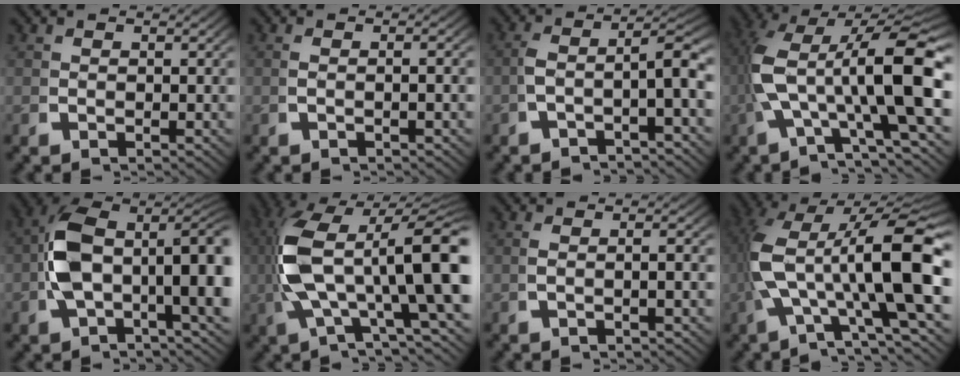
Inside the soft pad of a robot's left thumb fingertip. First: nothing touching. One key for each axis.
{"total": 1.3, "fx": -0.3, "fy": -0.3, "fz": 1.2, "tx": -0.029, "ty": 0.000, "tz": 0.000}
{"total": 7.1, "fx": -0.6, "fy": 3.3, "fz": 6.2, "tx": -0.123, "ty": -0.029, "tz": 0.001}
{"total": 12.3, "fx": 0.0, "fy": 6.1, "fz": 10.6, "tx": -0.209, "ty": -0.025, "tz": 0.017}
{"total": 11.6, "fx": -0.5, "fy": 7.0, "fz": 9.2, "tx": -0.173, "ty": -0.037, "tz": -0.002}
{"total": 15.3, "fx": 0.7, "fy": 8.0, "fz": 13.1, "tx": -0.250, "ty": -0.009, "tz": 0.021}
{"total": 1.9, "fx": -0.3, "fy": -0.2, "fz": 1.8, "tx": -0.040, "ty": 0.002, "tz": -0.002}
{"total": 14.0, "fx": -0.2, "fy": 6.9, "fz": 12.2, "tx": -0.239, "ty": -0.025, "tz": 0.016}